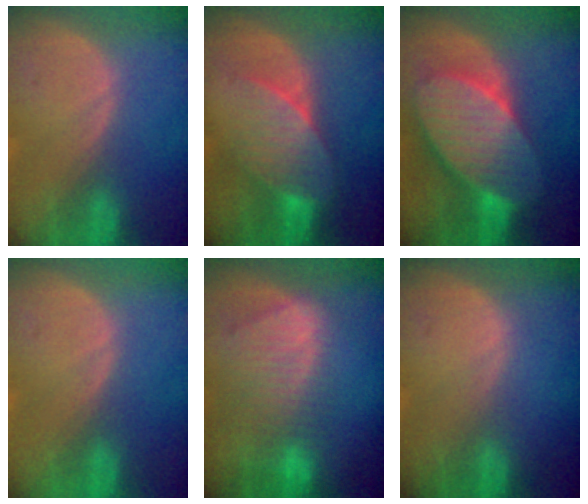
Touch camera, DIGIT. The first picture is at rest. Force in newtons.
{"total": 7.3, "press": 6.8, "slide": 2.8}
{"total": 11.0, "press": 11.0, "slide": 0.7}
{"total": 0.0}
{"total": 9.4, "press": 8.2, "slide": 4.7}
{"total": 0.0}